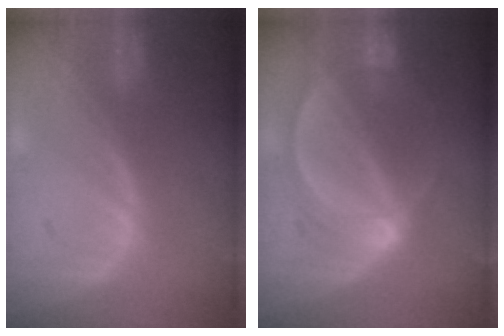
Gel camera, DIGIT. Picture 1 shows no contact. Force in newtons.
{"total": 5.7, "press": 5.2, "slide": 2.3}